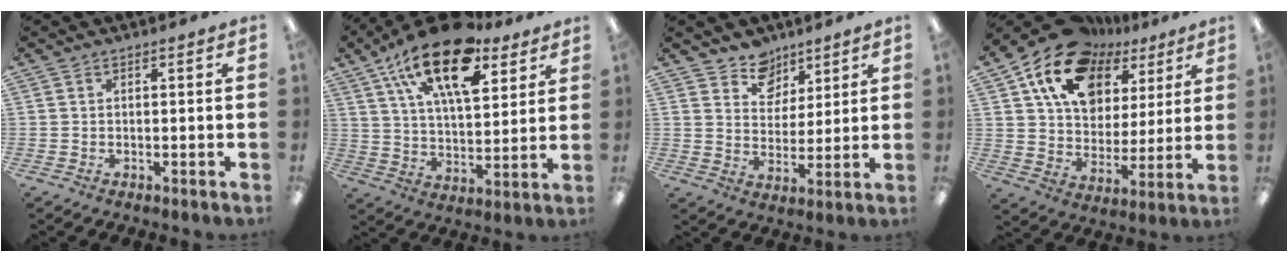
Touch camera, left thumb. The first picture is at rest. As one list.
[{"total": 21.0, "force": [12.7, 9.3, 13.9], "torque": [-0.231, -0.057, 0.217]}, {"total": 8.6, "force": [6.5, 5.7, 0.6], "torque": [-0.008, -0.049, 0.122]}, {"total": 19.0, "force": [12.2, 11.9, 8.2], "torque": [-0.157, -0.064, 0.224]}]